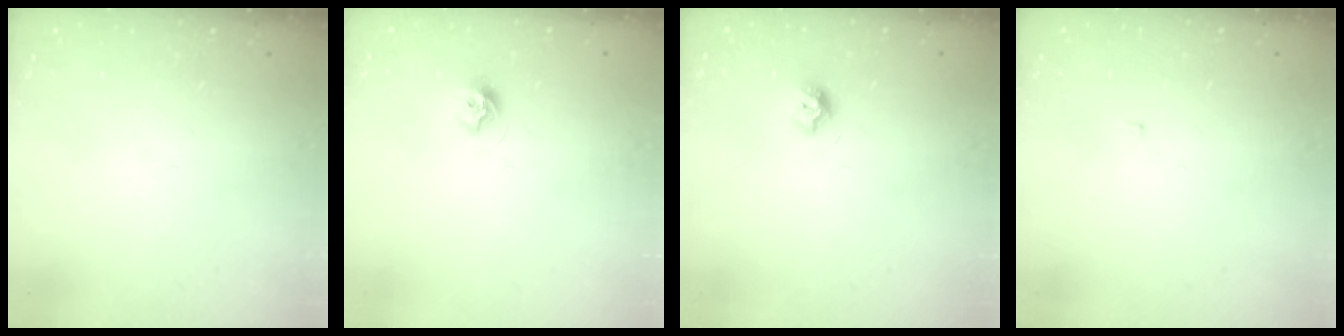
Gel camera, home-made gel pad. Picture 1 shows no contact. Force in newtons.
{"total": 6.7, "press": 6.6, "slide": 0.6}
{"total": 7.6, "press": 7.6, "slide": 0.7}
{"total": 1.4, "press": 1.3, "slide": 0.1}